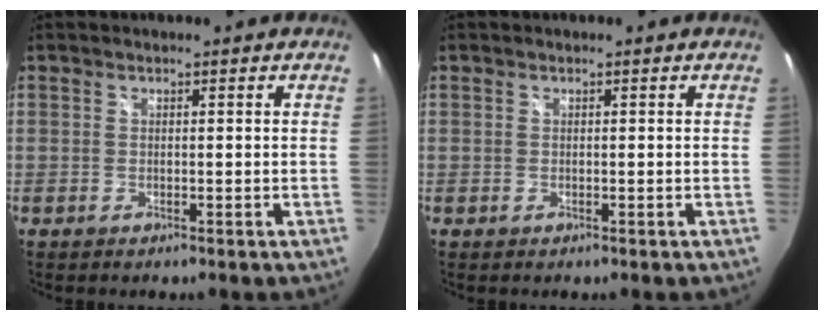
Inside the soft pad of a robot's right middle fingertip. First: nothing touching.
{"total": 0.0}